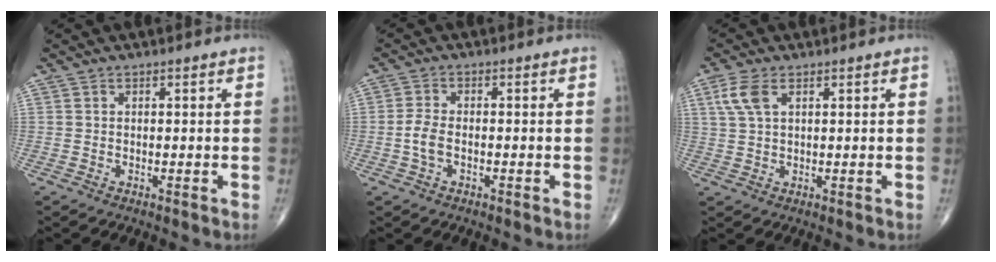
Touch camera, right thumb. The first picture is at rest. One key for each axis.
{"total": 3.5, "fx": -1.0, "fy": 1.8, "fz": 2.8, "tx": -0.064, "ty": 0.009, "tz": -0.023}
{"total": 4.6, "fx": 1.9, "fy": 2.3, "fz": 3.6, "tx": -0.090, "ty": 0.009, "tz": 0.042}